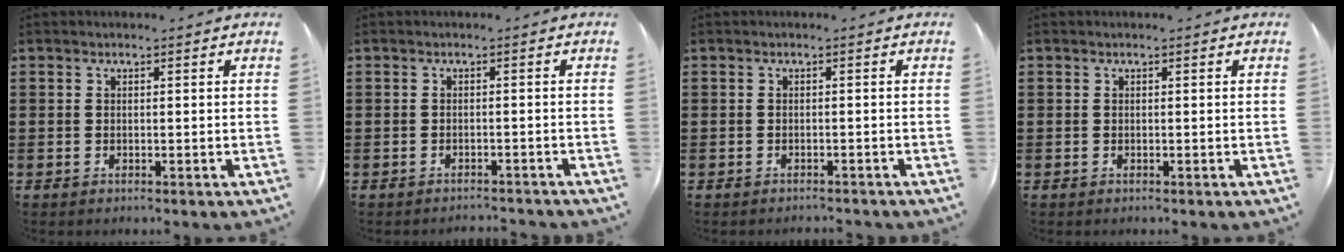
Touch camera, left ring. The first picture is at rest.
{"total": 1.3, "force": [-1.3, 0.0, 0.2], "torque": [-0.006, 0.001, -0.026]}
{"total": 0.9, "force": [-0.8, 0.0, 0.1], "torque": [-0.005, -0.001, -0.017]}
{"total": 0.0}